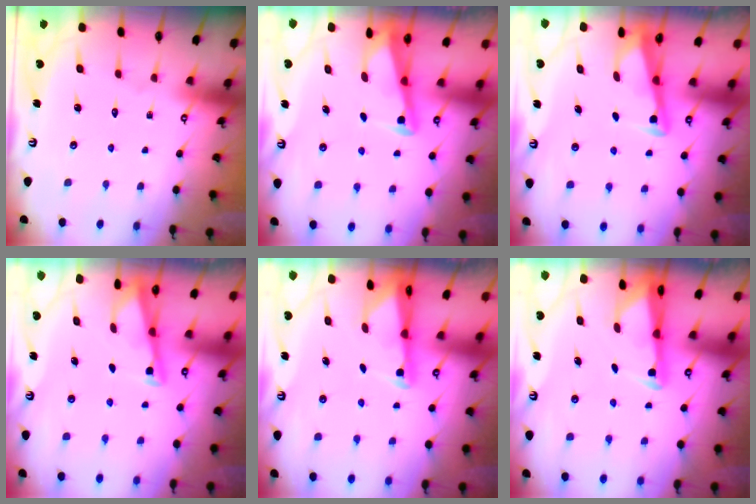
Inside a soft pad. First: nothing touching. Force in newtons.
{"total": 2.7, "press": 2.7, "slide": 0.3}
{"total": 3.4, "press": 3.4, "slide": 0.4}
{"total": 3.4, "press": 3.4, "slide": 0.3}
{"total": 1.9, "press": 1.9, "slide": 0.4}
{"total": 2.7, "press": 2.7, "slide": 0.5}